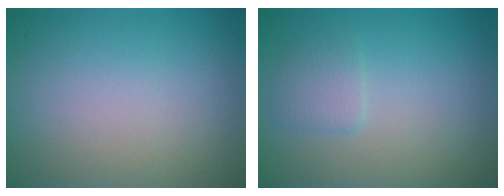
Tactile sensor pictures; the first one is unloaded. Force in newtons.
{"total": 1.4, "press": 1.4, "slide": 0.1}